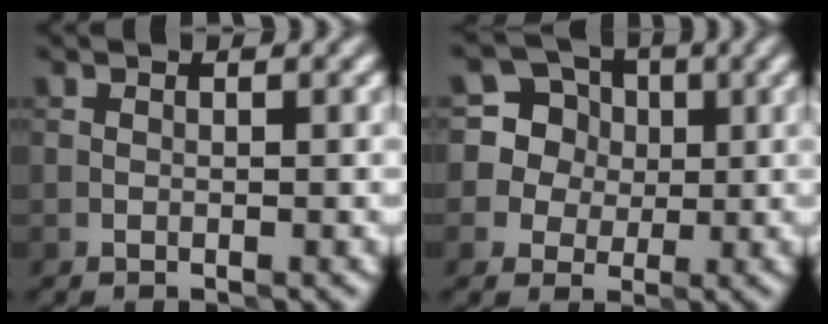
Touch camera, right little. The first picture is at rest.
{"total": 9.2, "force": [3.1, 8.2, 2.8], "torque": [-0.096, 0.038, 0.049]}